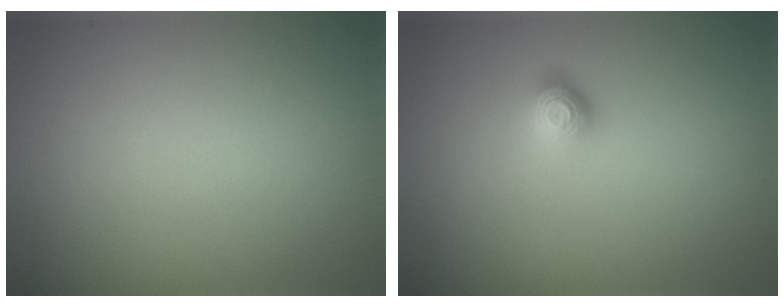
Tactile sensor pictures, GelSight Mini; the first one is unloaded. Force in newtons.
{"total": 1.6, "press": 1.1, "slide": 1.2}